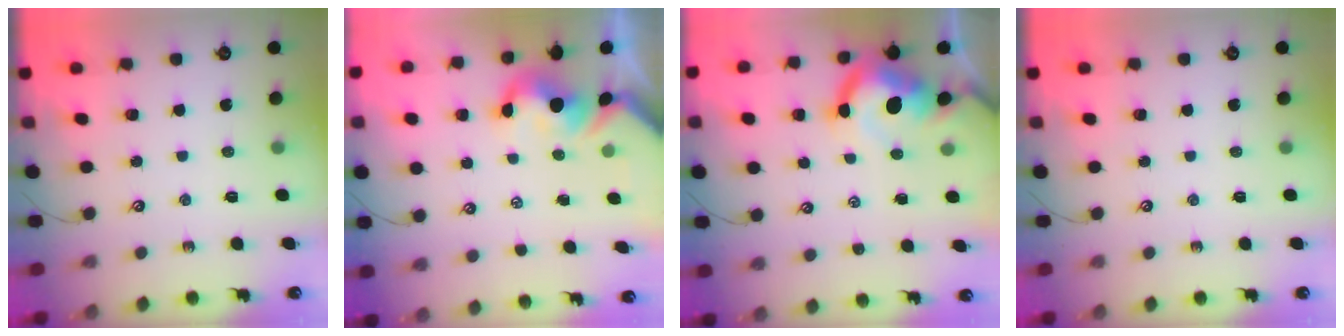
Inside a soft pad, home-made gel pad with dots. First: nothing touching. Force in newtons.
{"total": 3.0, "press": 2.8, "slide": 1.0}
{"total": 10.1, "press": 10.0, "slide": 1.3}
{"total": 0.0}